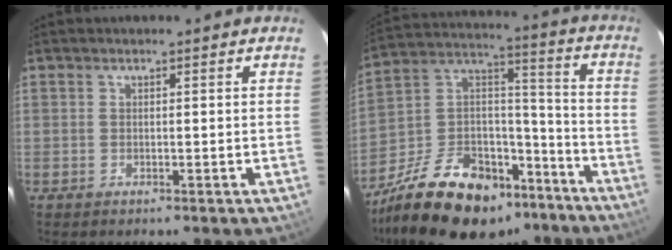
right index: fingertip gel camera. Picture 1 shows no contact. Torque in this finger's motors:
{"motor_torque": [1.23, -0.91, 1.06, 0.12]}